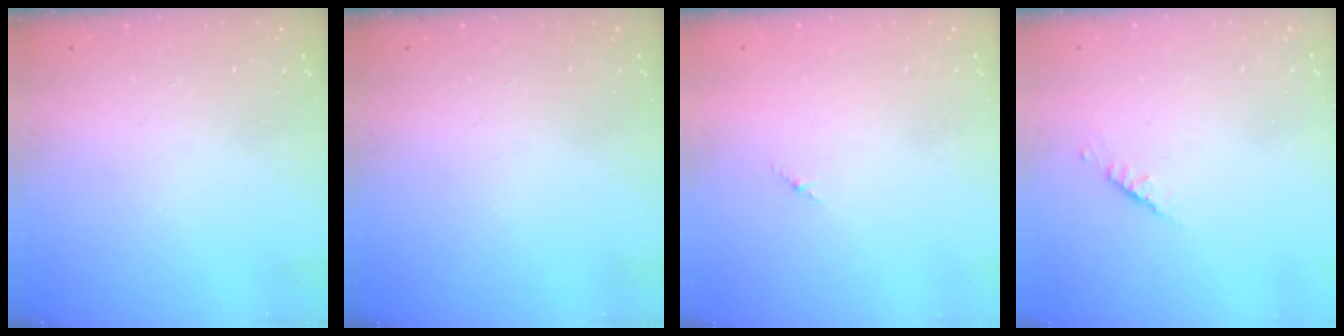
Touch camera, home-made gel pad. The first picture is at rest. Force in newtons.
{"total": 0.0}
{"total": 1.8, "press": 1.7, "slide": 0.6}
{"total": 2.5, "press": 2.4, "slide": 0.7}